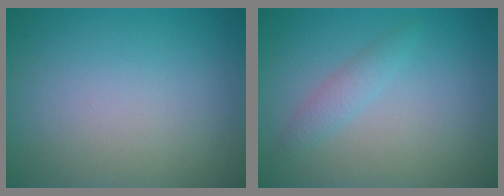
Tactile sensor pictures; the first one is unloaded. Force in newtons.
{"total": 1.5, "press": 1.5, "slide": 0.0}